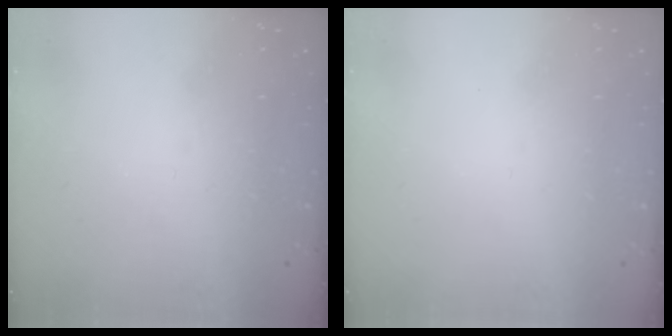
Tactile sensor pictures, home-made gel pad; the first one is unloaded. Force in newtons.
{"total": 0.0}